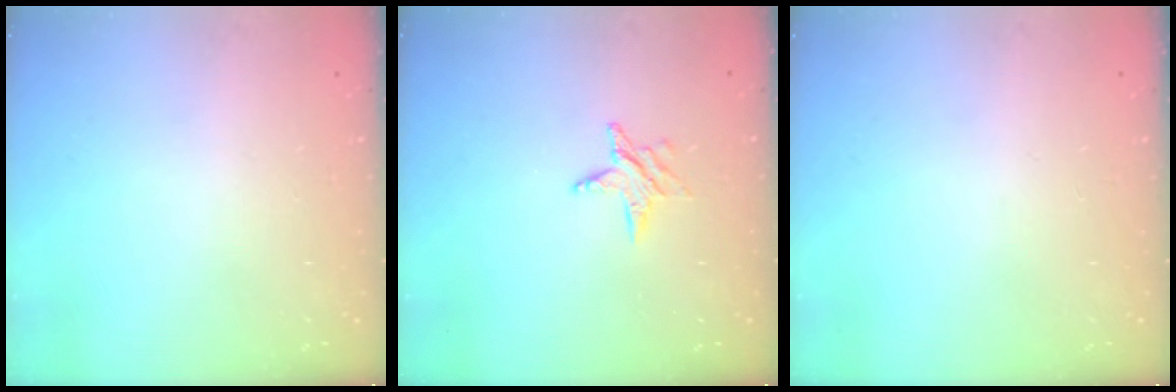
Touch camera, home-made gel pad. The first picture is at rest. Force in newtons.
{"total": 4.7, "press": 4.7, "slide": 0.5}
{"total": 0.0}